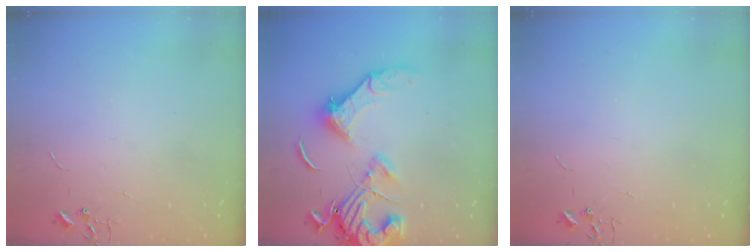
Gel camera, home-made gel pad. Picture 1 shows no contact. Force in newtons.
{"total": 18.0, "press": 17.7, "slide": 3.3}
{"total": 0.0}